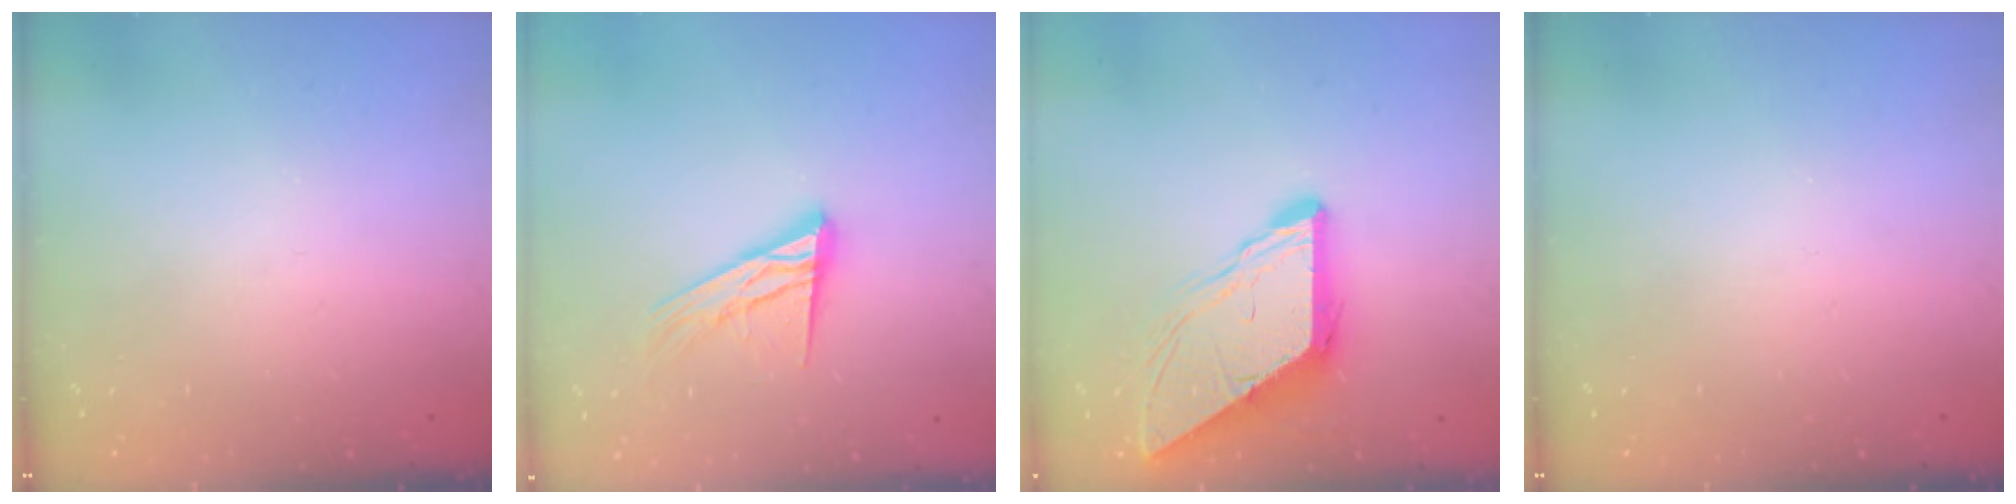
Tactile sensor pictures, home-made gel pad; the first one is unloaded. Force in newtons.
{"total": 14.6, "press": 14.5, "slide": 1.1}
{"total": 8.8, "press": 8.8, "slide": 1.0}
{"total": 0.0}